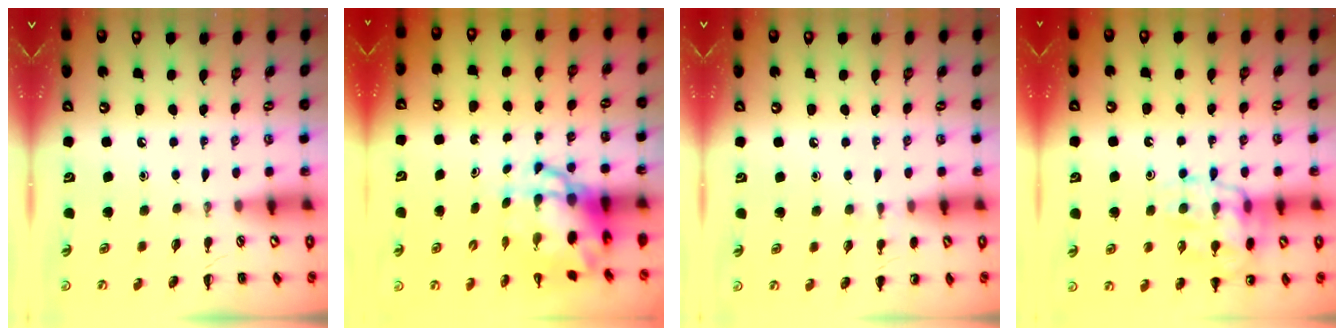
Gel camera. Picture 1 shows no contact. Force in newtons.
{"total": 8.3, "press": 8.0, "slide": 2.2}
{"total": 5.0, "press": 4.7, "slide": 1.6}
{"total": 18.2, "press": 18.1, "slide": 2.5}